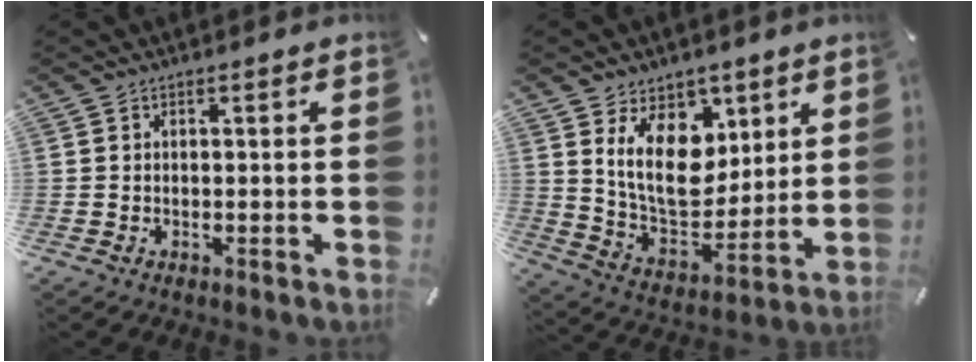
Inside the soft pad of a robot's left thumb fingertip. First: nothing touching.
{"total": 14.5, "force": [5.7, 10.4, 8.4], "torque": [-0.156, -0.033, 0.108]}